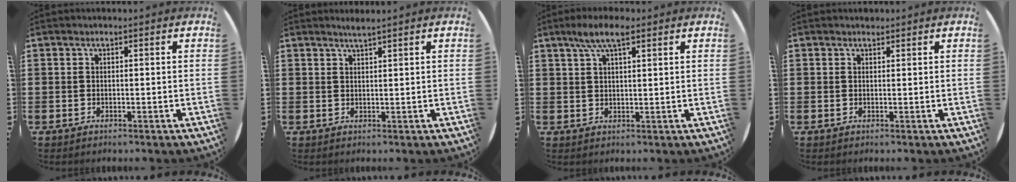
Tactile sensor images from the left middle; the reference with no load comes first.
{"total": 1.5, "force": [1.4, -0.4, 0.5], "torque": [-0.007, 0.001, 0.025]}
{"total": 5.4, "force": [3.4, 1.6, 3.9], "torque": [-0.074, 0.007, 0.057]}
{"total": 0.5, "force": [0.5, 0.2, -0.1], "torque": [0.004, 0.005, 0.008]}